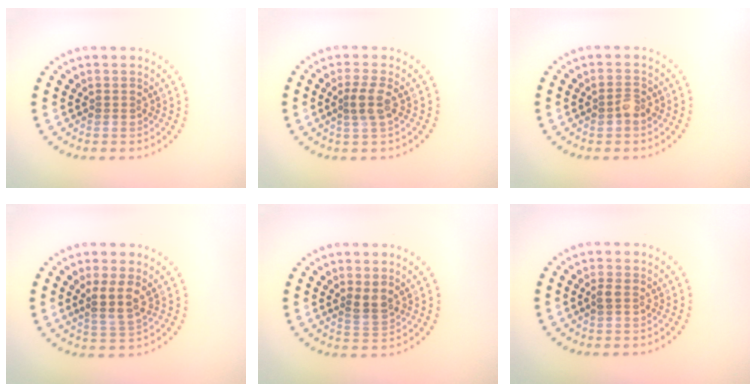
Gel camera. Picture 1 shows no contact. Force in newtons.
{"total": 2.1, "press": 1.8, "slide": 1.1}
{"total": 1.4, "press": 1.4, "slide": 0.2}
{"total": 2.8, "press": 2.2, "slide": 1.6}
{"total": 1.8, "press": 1.5, "slide": 1.0}
{"total": 0.8, "press": 0.8, "slide": 0.2}